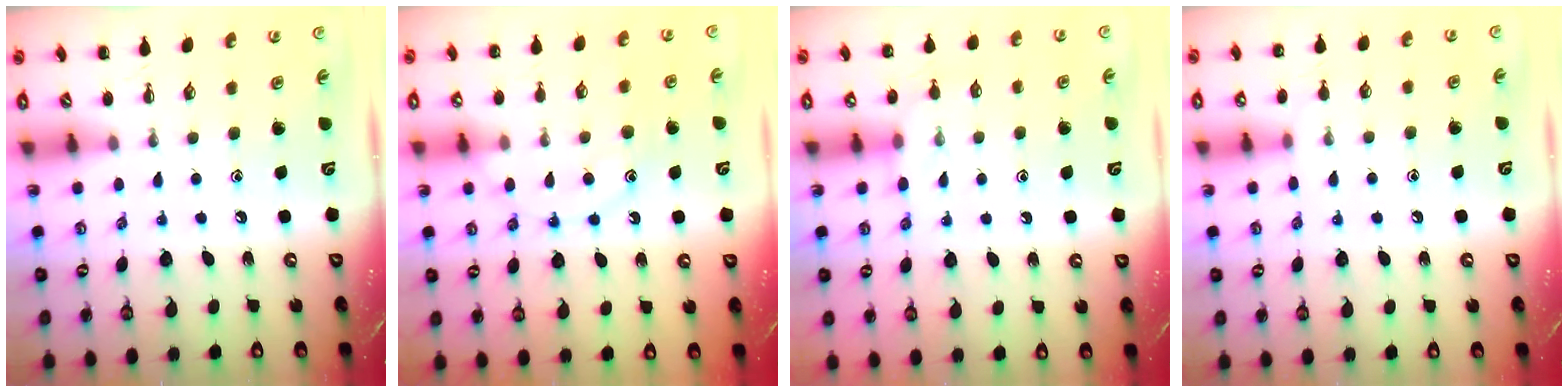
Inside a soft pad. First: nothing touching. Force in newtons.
{"total": 11.9, "press": 11.9, "slide": 0.8}
{"total": 6.2, "press": 6.1, "slide": 0.8}
{"total": 5.5, "press": 5.1, "slide": 2.1}